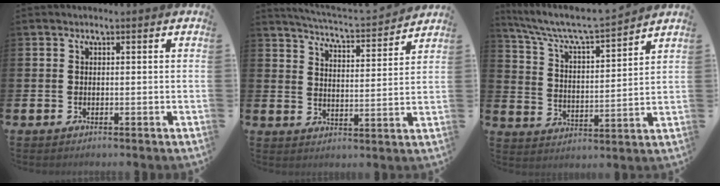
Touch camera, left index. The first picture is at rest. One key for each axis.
{"total": 4.7, "fx": 4.6, "fy": -0.4, "fz": 0.4, "tx": -0.016, "ty": -0.037, "tz": 0.078}
{"total": 7.2, "fx": 6.8, "fy": 0.3, "fz": 2.2, "tx": -0.073, "ty": -0.057, "tz": 0.113}